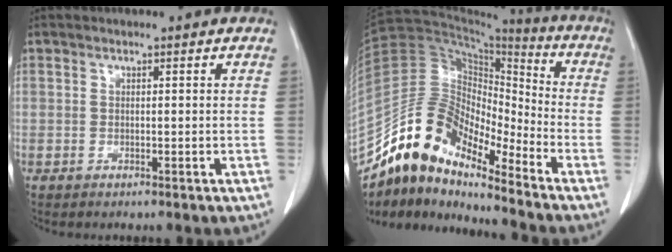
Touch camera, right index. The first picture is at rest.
{"total": 13.0, "force": [-11.1, 4.3, 5.4], "torque": [-0.096, 0.065, -0.205]}